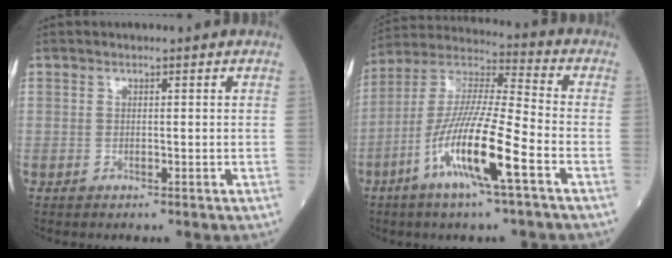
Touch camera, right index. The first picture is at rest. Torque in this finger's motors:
{"motor_torque": [1.66, -0.47, 1.05, 0.21]}